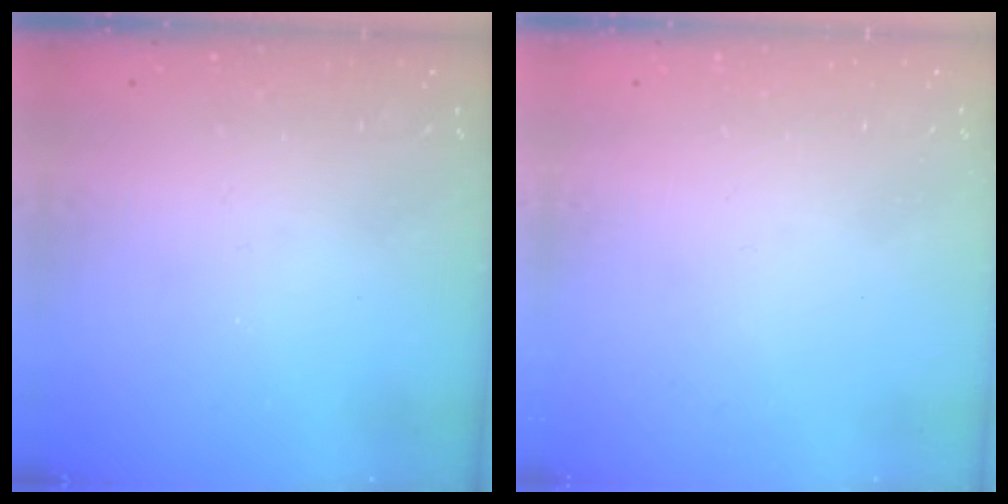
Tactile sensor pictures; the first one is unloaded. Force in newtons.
{"total": 0.0}